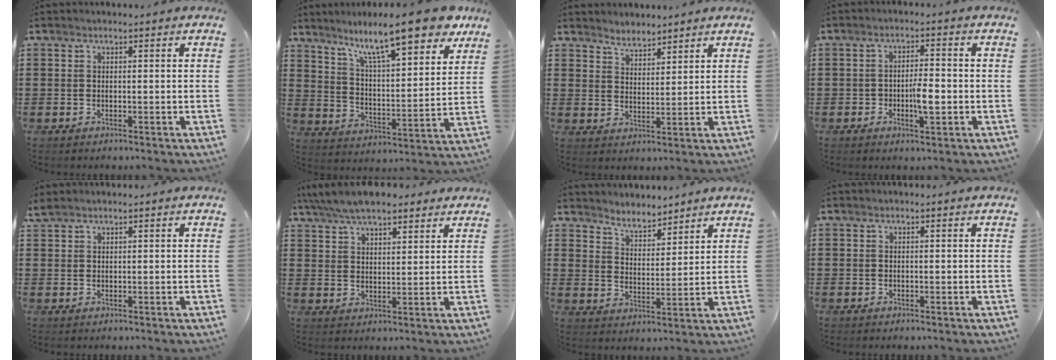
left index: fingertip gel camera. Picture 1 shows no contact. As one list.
[{"total": 12.5, "force": [10.0, 1.2, 7.4], "torque": [-0.150, -0.049, 0.164]}, {"total": 3.2, "force": [3.1, 0.8, -0.3], "torque": [-0.005, -0.004, 0.059]}, {"total": 4.3, "force": [-0.9, 1.5, 3.9], "torque": [-0.061, 0.003, -0.018]}, {"total": 1.3, "force": [1.1, 0.2, 0.6], "torque": [-0.014, 0.001, 0.022]}, {"total": 6.6, "force": [5.8, 1.9, 2.7], "torque": [-0.070, -0.005, 0.108]}, {"total": 4.3, "force": [4.2, 0.8, 0.2], "torque": [-0.023, -0.016, 0.075]}, {"total": 0.0}]